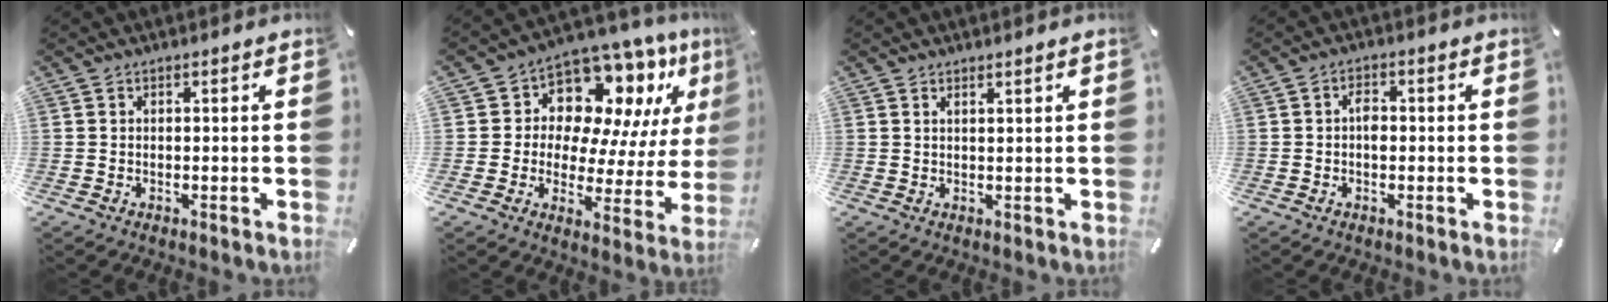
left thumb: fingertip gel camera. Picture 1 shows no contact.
{"total": 13.2, "force": [8.9, 8.3, 5.2], "torque": [-0.079, -0.090, 0.160]}
{"total": 1.2, "force": [1.1, -0.1, 0.6], "torque": [-0.011, -0.003, 0.019]}
{"total": 2.7, "force": [-0.3, 1.8, 2.1], "torque": [-0.031, 0.003, -0.009]}